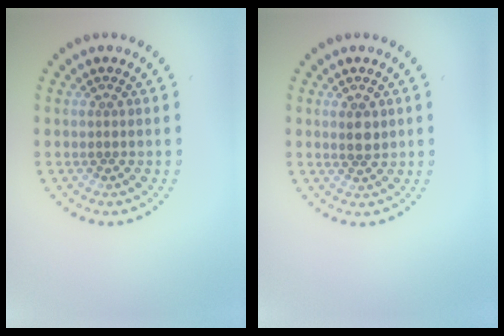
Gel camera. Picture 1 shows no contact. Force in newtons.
{"total": 1.6, "press": 1.5, "slide": 0.5}